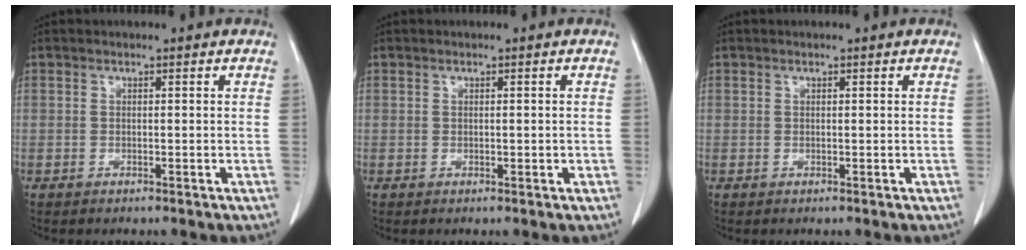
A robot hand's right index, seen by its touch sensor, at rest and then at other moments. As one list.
[{"total": 0.7, "force": [-0.1, 0.2, 0.6], "torque": [-0.013, 0.000, 0.002]}, {"total": 0.0}]